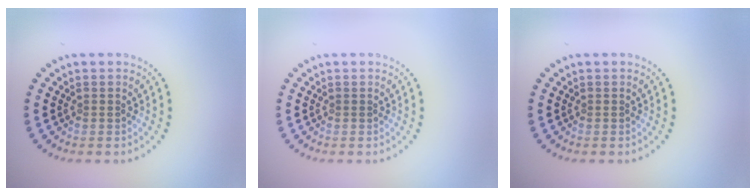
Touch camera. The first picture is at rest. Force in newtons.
{"total": 0.0}
{"total": 0.0}